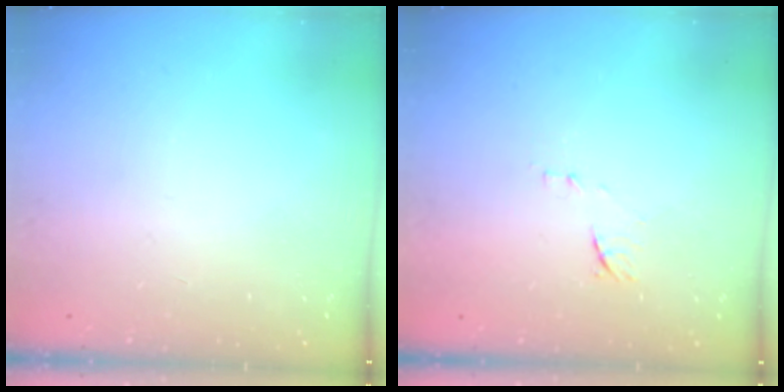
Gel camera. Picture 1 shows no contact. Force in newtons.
{"total": 7.1, "press": 7.1, "slide": 0.7}